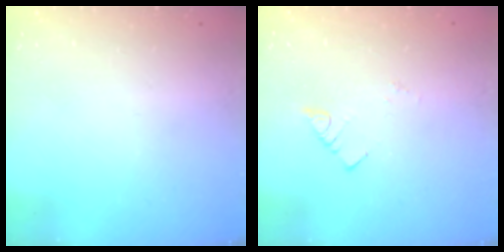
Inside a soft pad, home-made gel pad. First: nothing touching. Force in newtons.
{"total": 1.9, "press": 1.9, "slide": 0.1}